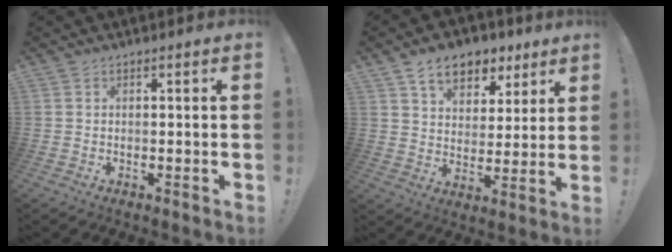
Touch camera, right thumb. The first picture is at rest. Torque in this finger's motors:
{"motor_torque": [-0.54, 1.32, 0.67, 0.57, 0.00]}